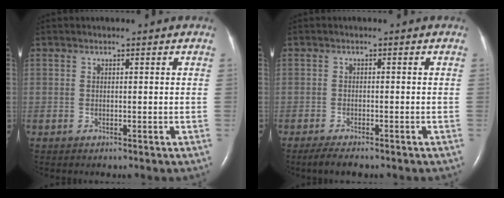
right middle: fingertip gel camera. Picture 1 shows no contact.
{"total": 3.1, "force": [-2.5, 0.6, 1.8], "torque": [-0.036, -0.008, -0.037]}